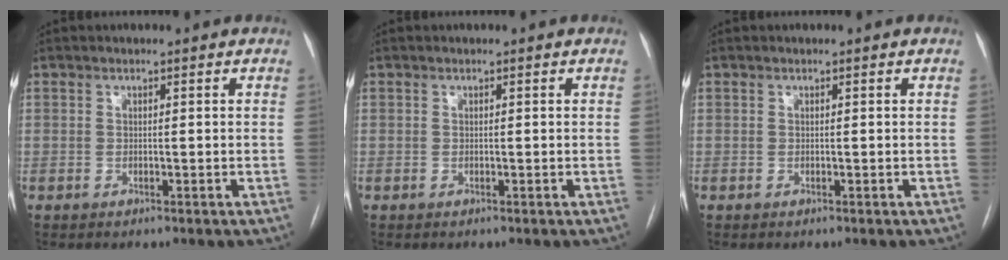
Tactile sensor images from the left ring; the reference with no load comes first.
{"total": 0.0}
{"total": 0.0}